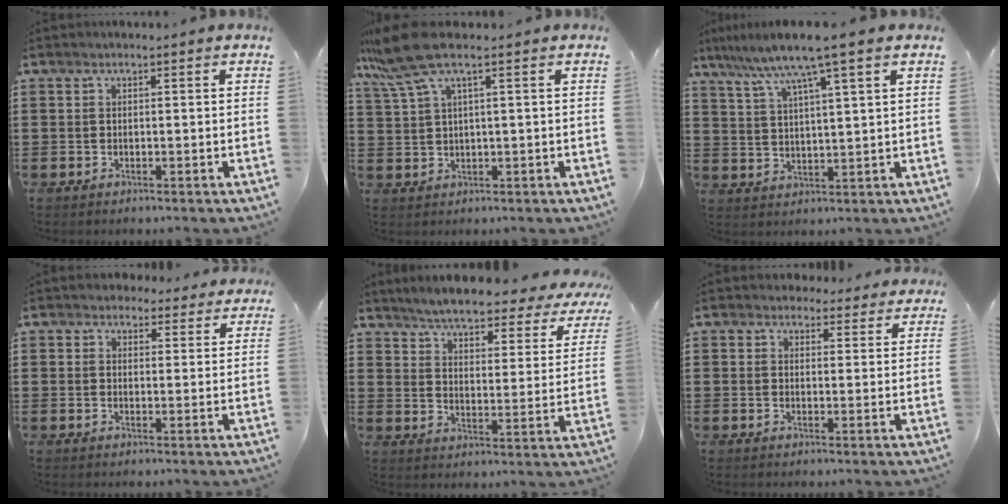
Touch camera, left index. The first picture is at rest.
{"total": 7.0, "force": [3.6, 1.0, 5.9], "torque": [-0.154, -0.015, 0.058]}
{"total": 6.9, "force": [5.0, -0.6, 4.8], "torque": [-0.110, -0.023, 0.078]}
{"total": 3.2, "force": [2.8, 1.4, 0.5], "torque": [-0.020, -0.001, 0.054]}
{"total": 4.6, "force": [4.4, 0.0, 1.3], "torque": [-0.050, -0.037, 0.069]}
{"total": 3.5, "force": [3.2, 1.2, 0.5], "torque": [-0.012, -0.008, 0.059]}